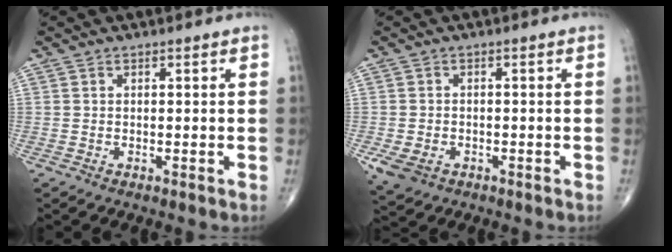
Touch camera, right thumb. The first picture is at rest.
{"total": 4.7, "force": [-2.0, 3.4, 2.5], "torque": [-0.052, 0.001, -0.027]}